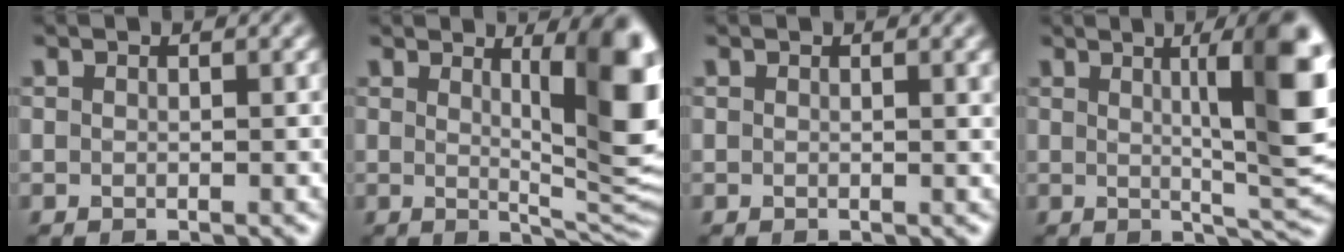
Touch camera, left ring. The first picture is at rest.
{"total": 9.2, "force": [2.4, 2.3, 8.6], "torque": [-0.104, -0.008, 0.042]}
{"total": 0.8, "force": [0.3, 0.2, 0.7], "torque": [-0.005, 0.002, 0.004]}
{"total": 11.2, "force": [2.3, 2.5, 10.7], "torque": [-0.123, 0.005, 0.033]}